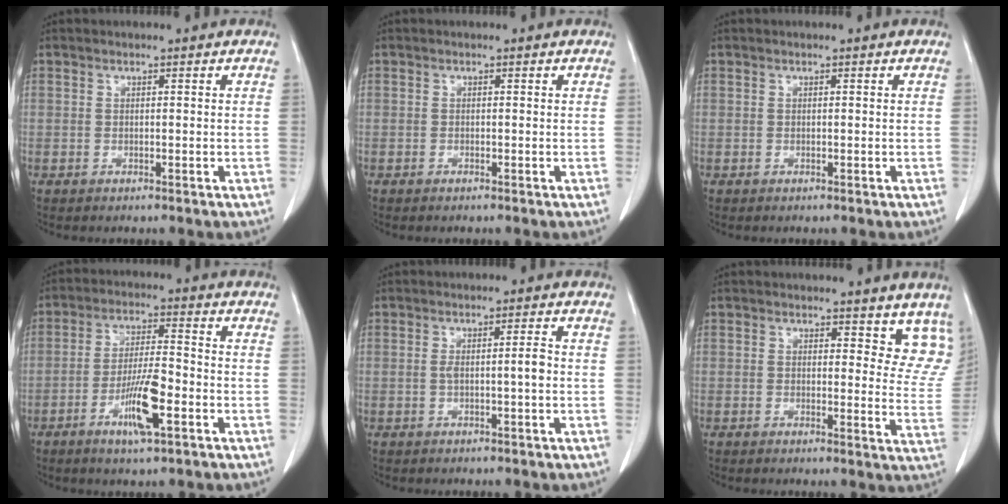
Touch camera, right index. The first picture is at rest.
{"total": 0.0}
{"total": 0.0}
{"total": 8.7, "force": [-3.7, 1.2, 7.8], "torque": [-0.147, -0.005, -0.064]}
{"total": 2.9, "force": [-0.3, 0.2, 2.9], "torque": [-0.053, 0.006, -0.003]}
{"total": 8.1, "force": [6.9, 3.5, 2.5], "torque": [0.008, -0.026, 0.055]}